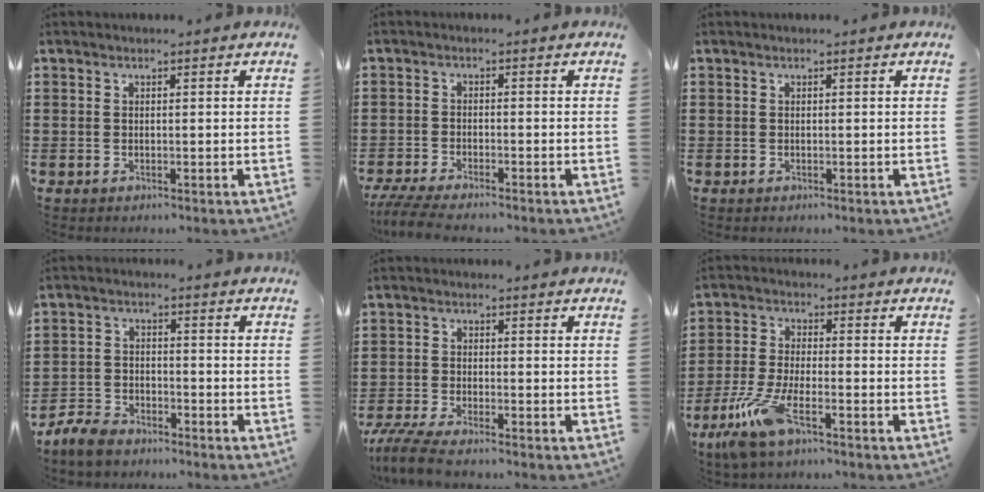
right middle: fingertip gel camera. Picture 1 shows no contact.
{"total": 4.0, "force": [-3.6, 0.1, 1.6], "torque": [-0.048, -0.016, -0.075]}
{"total": 0.0}
{"total": 4.5, "force": [-4.2, 1.2, 1.1], "torque": [-0.042, 0.002, -0.090]}
{"total": 4.6, "force": [-4.1, 0.1, 2.0], "torque": [-0.063, -0.019, -0.086]}
{"total": 8.4, "force": [-5.1, 2.0, 6.4], "torque": [-0.153, -0.014, -0.097]}